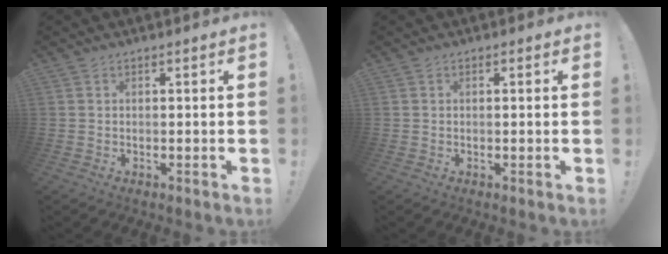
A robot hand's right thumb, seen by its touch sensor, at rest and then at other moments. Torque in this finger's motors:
{"motor_torque": [-1.00, 1.28, 0.22, 0.23, 0.00]}